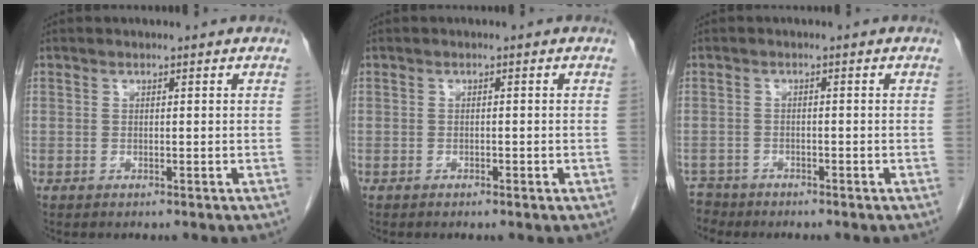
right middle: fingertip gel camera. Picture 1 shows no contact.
{"total": 0.6, "force": [-0.3, 0.2, 0.5], "torque": [-0.008, 0.002, -0.003]}
{"total": 2.5, "force": [-2.2, 0.7, -0.9], "torque": [0.016, -0.004, -0.043]}